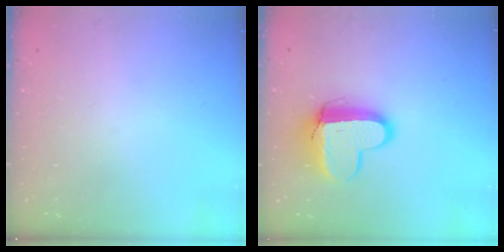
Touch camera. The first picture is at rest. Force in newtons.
{"total": 12.7, "press": 12.7, "slide": 1.1}